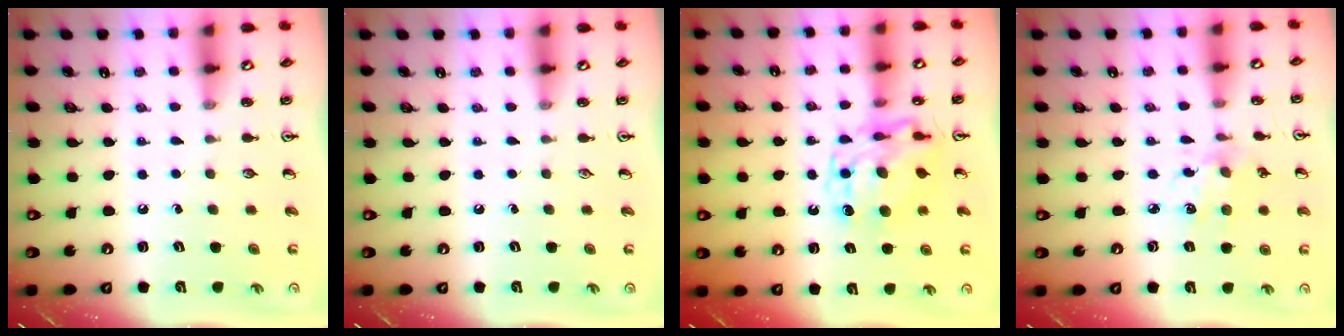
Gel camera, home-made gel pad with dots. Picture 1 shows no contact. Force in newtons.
{"total": 0.0}
{"total": 11.5, "press": 11.4, "slide": 1.2}
{"total": 4.8, "press": 4.6, "slide": 1.5}